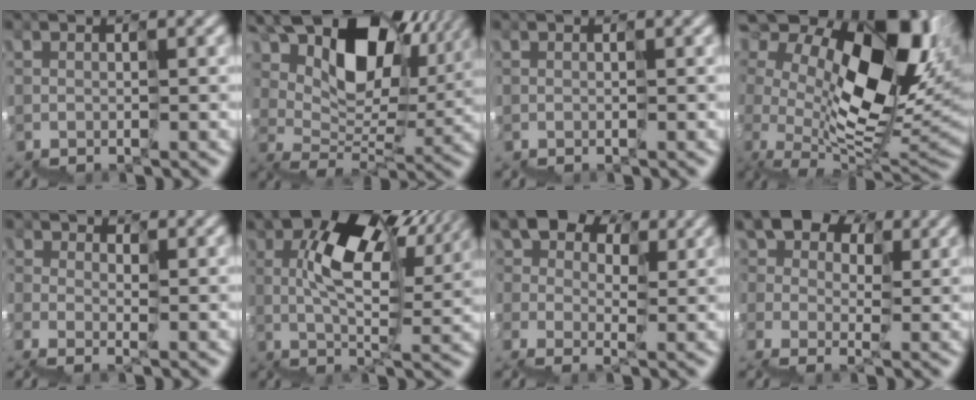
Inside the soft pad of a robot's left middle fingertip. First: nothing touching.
{"total": 12.0, "force": [7.7, 6.5, 6.4], "torque": [-0.113, 0.017, 0.139]}
{"total": 0.0}
{"total": 15.4, "force": [6.2, 8.6, 11.2], "torque": [-0.190, 0.017, 0.107]}
{"total": 1.3, "force": [0.8, 1.0, 0.1], "torque": [0.003, 0.005, 0.010]}
{"total": 7.3, "force": [3.4, 2.8, 5.8], "torque": [-0.099, 0.021, 0.053]}
{"total": 5.7, "force": [3.2, 4.0, 2.6], "torque": [-0.037, 0.032, 0.034]}
{"total": 6.1, "force": [3.2, 4.4, 2.7], "torque": [-0.037, 0.032, 0.035]}